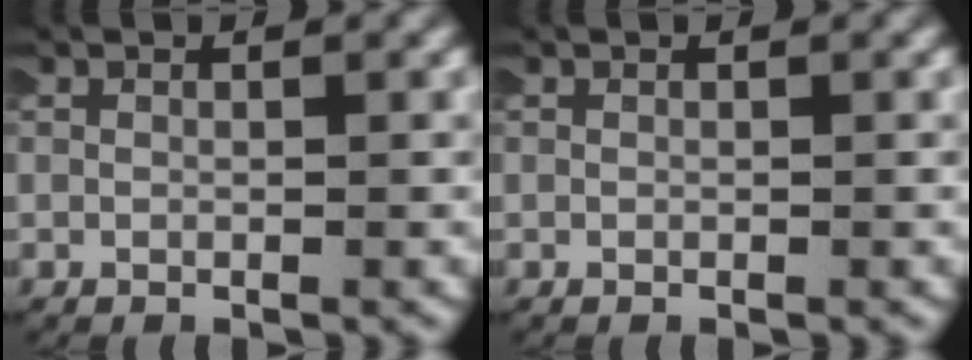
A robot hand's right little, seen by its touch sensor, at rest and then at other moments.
{"total": 0.0}